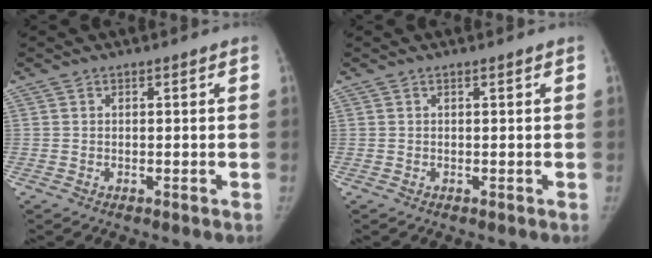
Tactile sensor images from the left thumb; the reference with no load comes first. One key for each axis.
{"total": 0.0}